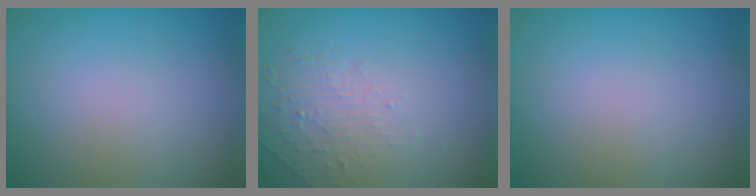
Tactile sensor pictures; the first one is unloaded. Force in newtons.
{"total": 1.9, "press": 0.6, "slide": 1.8}
{"total": 0.0}